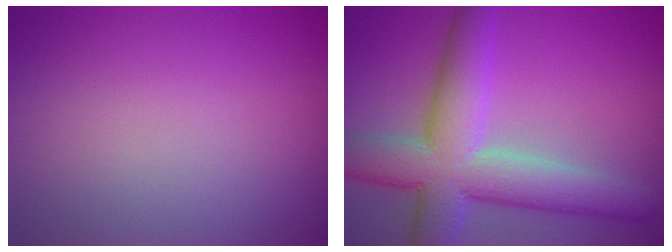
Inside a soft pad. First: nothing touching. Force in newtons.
{"total": 8.9, "press": 8.9, "slide": 0.5}